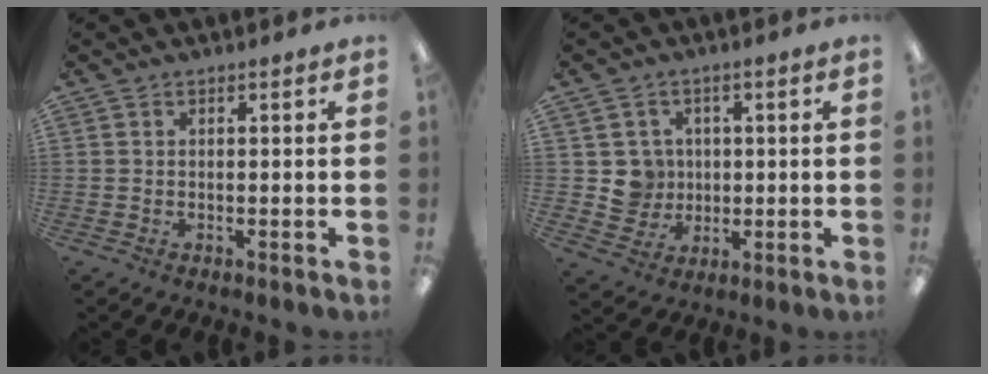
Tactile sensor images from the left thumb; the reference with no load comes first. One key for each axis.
{"total": 6.2, "fx": 1.0, "fy": 6.1, "fz": 0.2, "tx": -0.004, "ty": 0.001, "tz": 0.023}